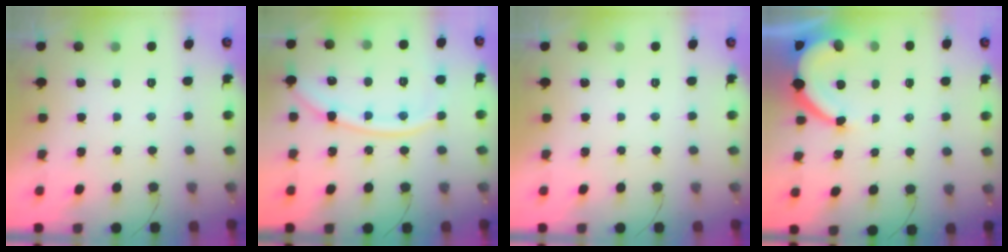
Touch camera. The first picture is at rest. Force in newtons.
{"total": 14.2, "press": 14.1, "slide": 1.5}
{"total": 0.0}
{"total": 7.4, "press": 7.3, "slide": 1.0}